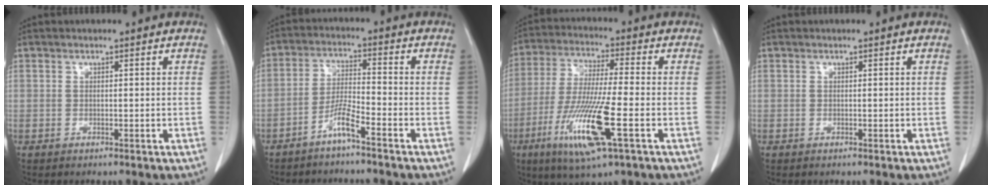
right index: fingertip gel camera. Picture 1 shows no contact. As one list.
[{"total": 4.8, "force": [-3.5, -0.3, 3.2], "torque": [-0.069, 0.000, -0.074]}, {"total": 14.2, "force": [-5.2, 0.8, 13.1], "torque": [-0.269, -0.028, -0.093]}, {"total": 0.0}]